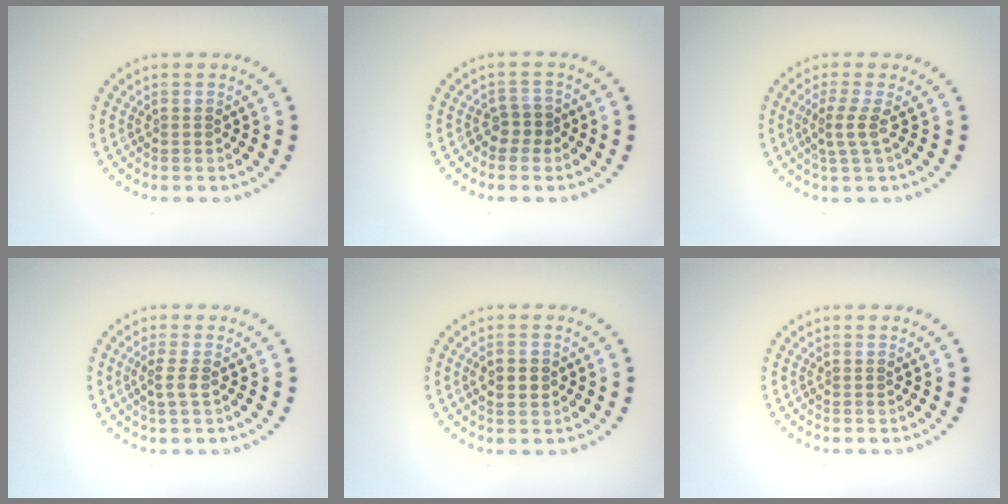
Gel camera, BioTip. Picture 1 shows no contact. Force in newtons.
{"total": 1.7, "press": 1.3, "slide": 1.1}
{"total": 2.0, "press": 1.4, "slide": 1.4}
{"total": 1.5, "press": 1.3, "slide": 0.6}
{"total": 2.7, "press": 2.7, "slide": 0.1}
{"total": 0.0}